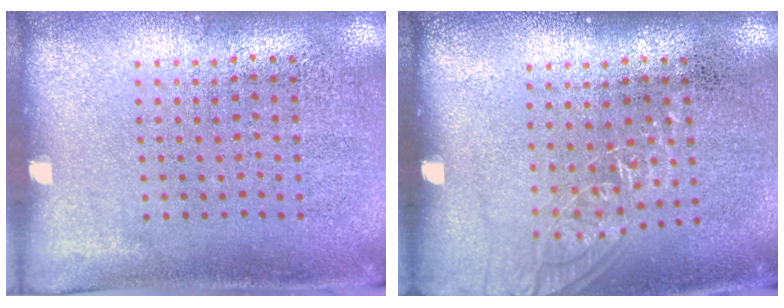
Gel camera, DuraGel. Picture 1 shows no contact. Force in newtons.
{"total": 1.0, "press": 1.0, "slide": 0.3}